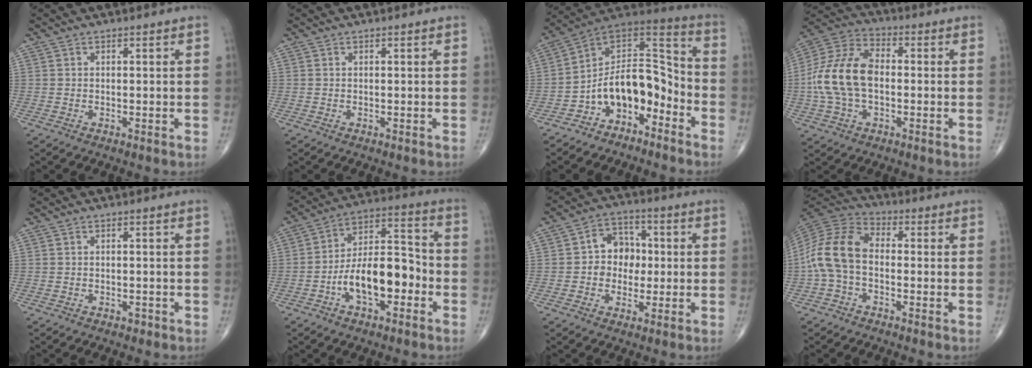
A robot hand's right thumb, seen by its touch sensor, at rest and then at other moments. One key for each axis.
{"total": 0.0}
{"total": 13.8, "fx": -6.3, "fy": 8.3, "fz": 9.0, "tx": -0.106, "ty": 0.100, "tz": -0.114}
{"total": 15.3, "fx": -1.0, "fy": 9.6, "fz": 11.9, "tx": -0.239, "ty": 0.033, "tz": -0.021}
{"total": 0.8, "fx": -0.5, "fy": 0.6, "fz": 0.3, "tx": -0.006, "ty": 0.004, "tz": -0.008}
{"total": 14.5, "fx": -4.5, "fy": 7.3, "fz": 11.7, "tx": -0.178, "ty": 0.048, "tz": -0.081}
{"total": 8.6, "fx": -0.1, "fy": 6.9, "fz": 5.0, "tx": -0.037, "ty": 0.022, "tz": -0.011}
{"total": 11.8, "fx": -1.5, "fy": 7.6, "fz": 8.9, "tx": -0.180, "ty": 0.034, "tz": -0.042}